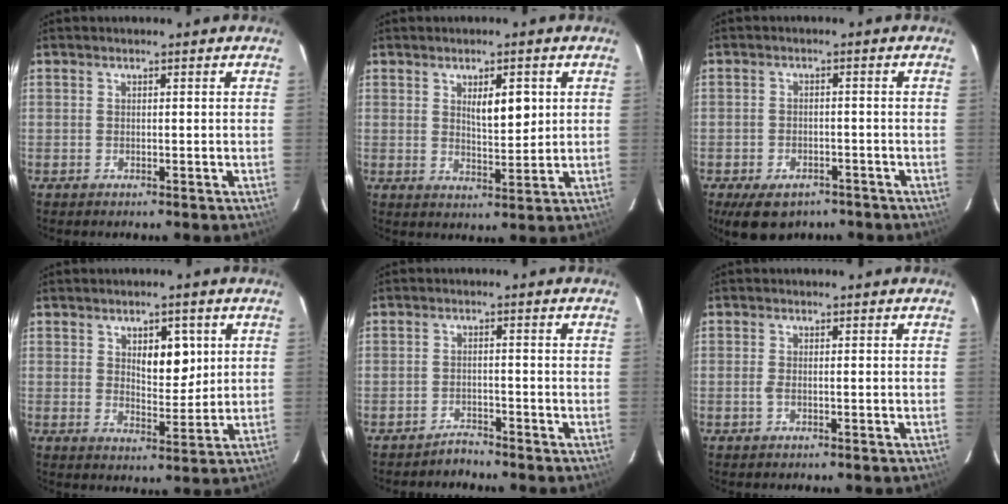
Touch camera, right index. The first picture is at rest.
{"total": 5.5, "force": [1.7, 1.9, 4.9], "torque": [-0.082, -0.002, 0.032]}
{"total": 9.0, "force": [-6.3, 5.1, 3.9], "torque": [-0.075, 0.002, -0.094]}
{"total": 6.5, "force": [2.2, 3.0, 5.4], "torque": [-0.082, 0.001, 0.041]}
{"total": 2.2, "force": [-2.1, 0.4, -0.1], "torque": [0.003, -0.006, -0.036]}
{"total": 1.6, "force": [-0.3, 0.7, 1.4], "torque": [-0.034, 0.003, -0.004]}